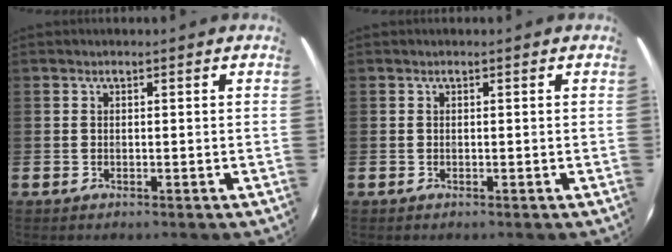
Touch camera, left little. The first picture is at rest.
{"total": 0.0}